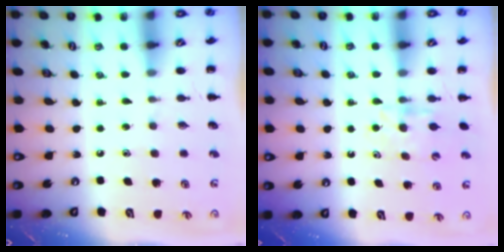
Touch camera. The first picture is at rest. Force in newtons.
{"total": 4.9, "press": 4.7, "slide": 1.2}